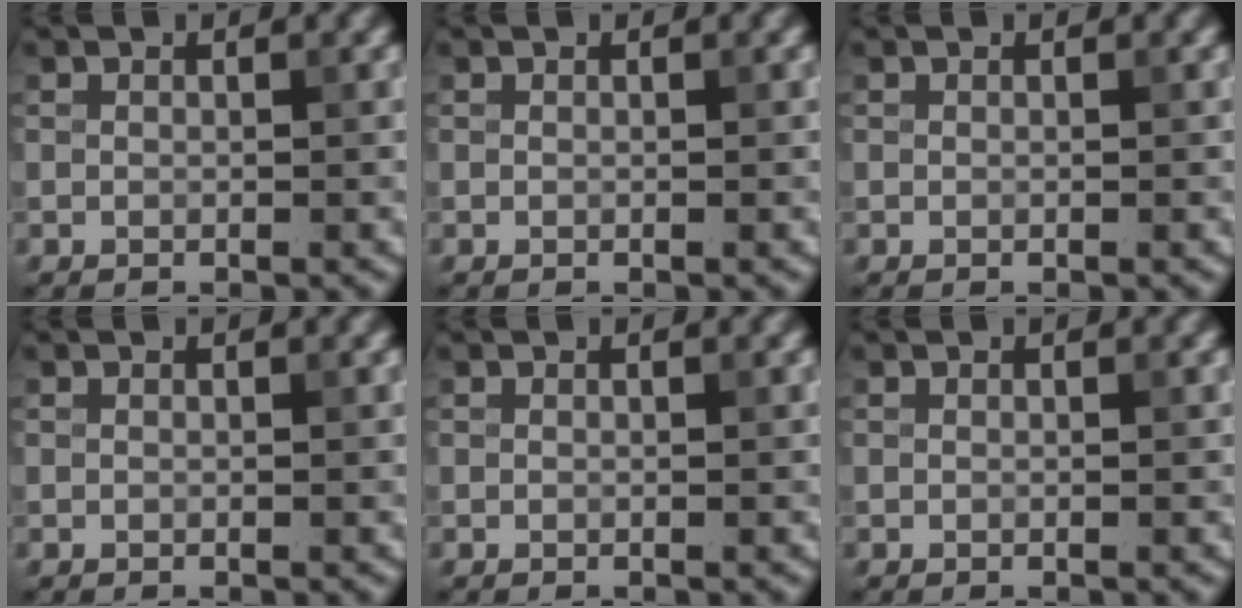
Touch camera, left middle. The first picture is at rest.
{"total": 0.0}
{"total": 0.0}
{"total": 0.0}
{"total": 0.0}
{"total": 0.0}